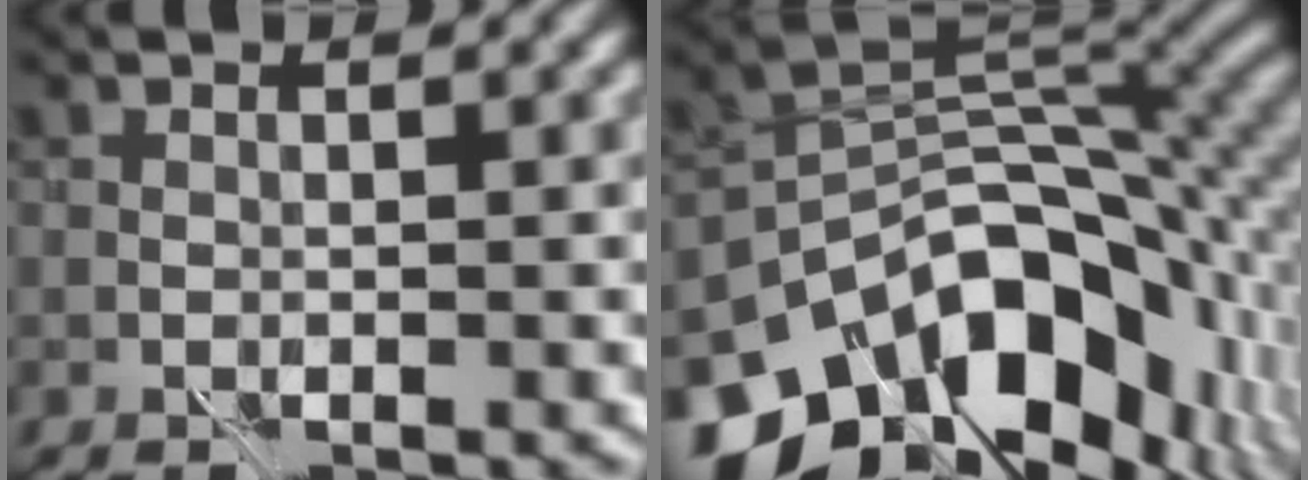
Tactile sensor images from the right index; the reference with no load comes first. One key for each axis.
{"total": 15.0, "fx": -8.2, "fy": 9.0, "fz": 8.8, "tx": -0.153, "ty": -0.009, "tz": -0.129}